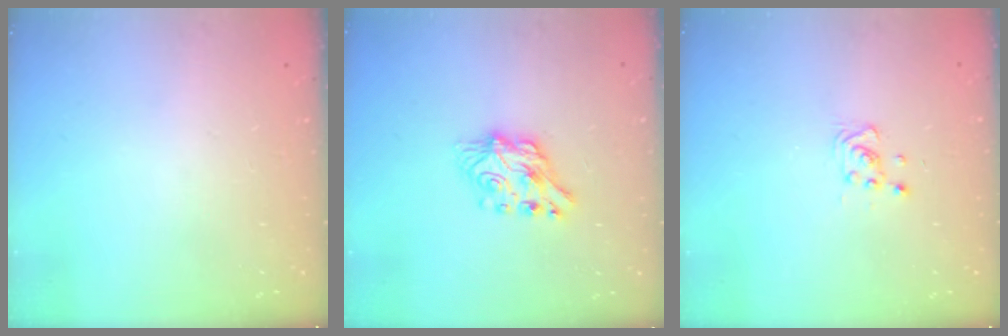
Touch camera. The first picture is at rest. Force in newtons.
{"total": 8.2, "press": 8.2, "slide": 0.7}
{"total": 4.4, "press": 4.2, "slide": 1.1}